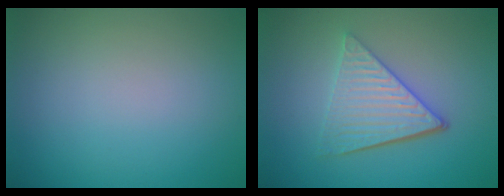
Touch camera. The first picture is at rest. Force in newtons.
{"total": 4.8, "press": 3.6, "slide": 3.1}